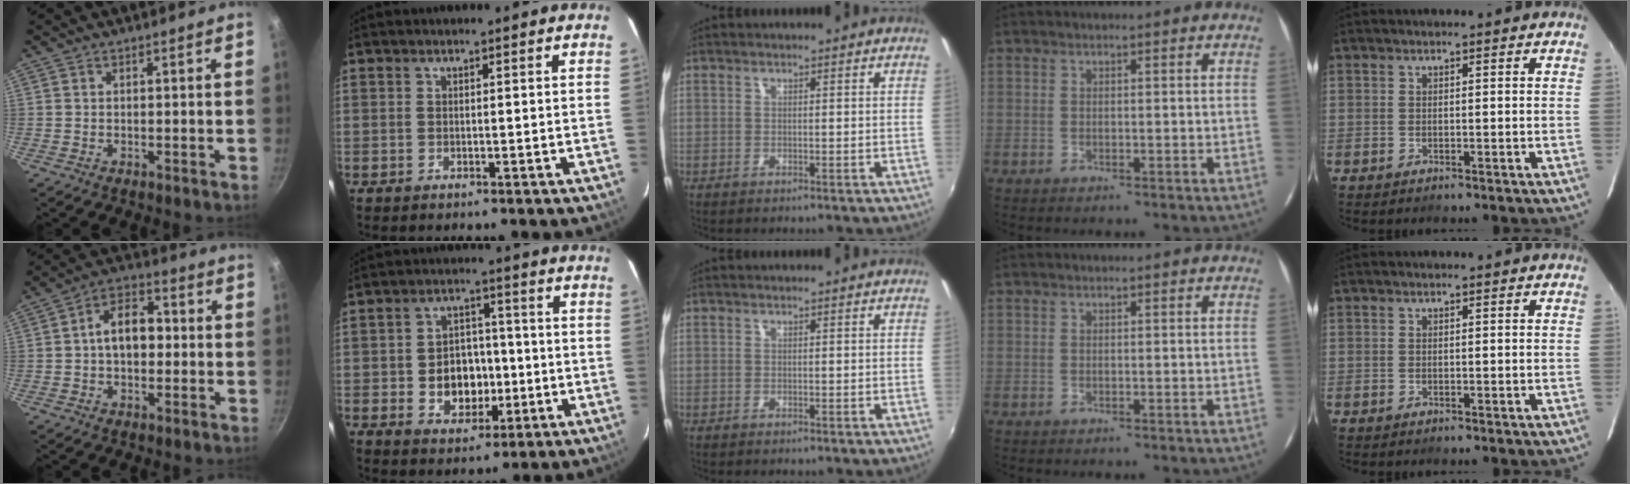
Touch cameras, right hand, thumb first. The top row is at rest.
{"thumb": {"total": 8.6, "force": [0.0, 5.8, 6.4], "torque": [-0.067, 0.028, -0.011]}, "index": {"total": 9.0, "force": [-1.7, 7.1, 5.3], "torque": [-0.113, 0.015, -0.012]}}